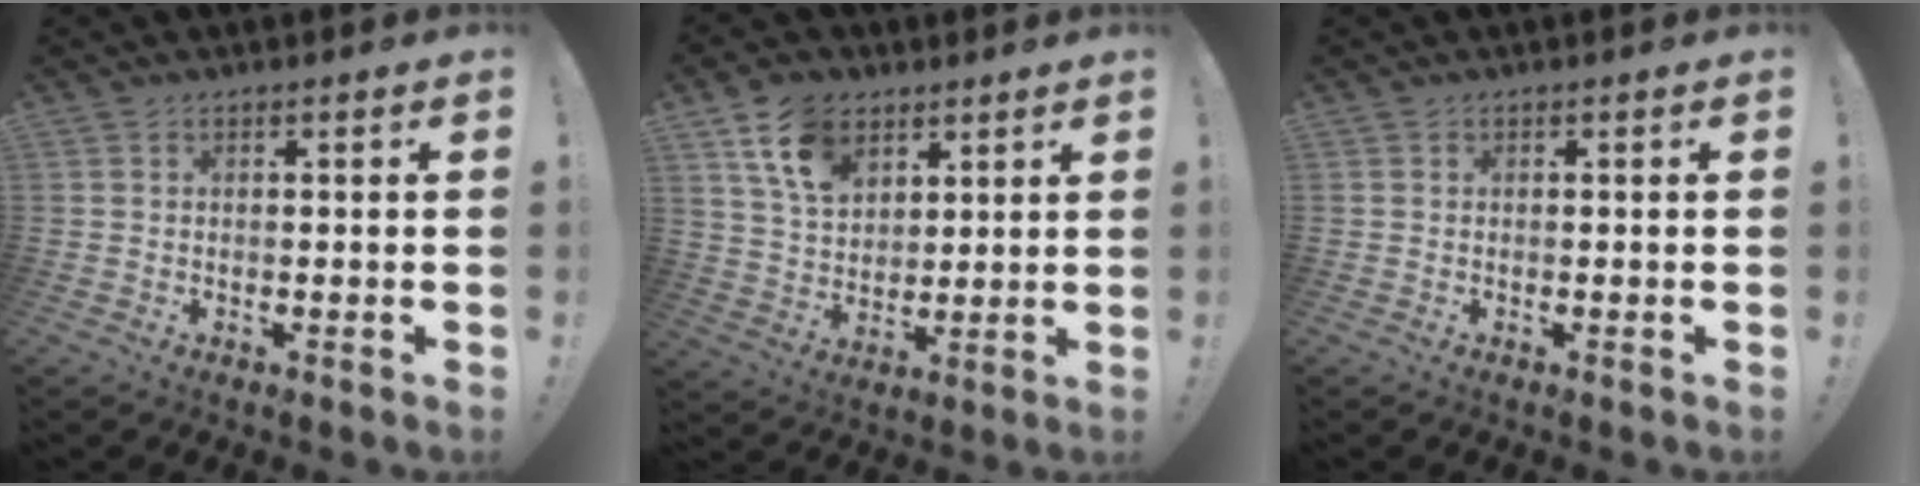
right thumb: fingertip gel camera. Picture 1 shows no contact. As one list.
[{"total": 12.6, "force": [7.3, 8.5, 5.9], "torque": [-0.100, -0.030, 0.142]}, {"total": 0.0}]